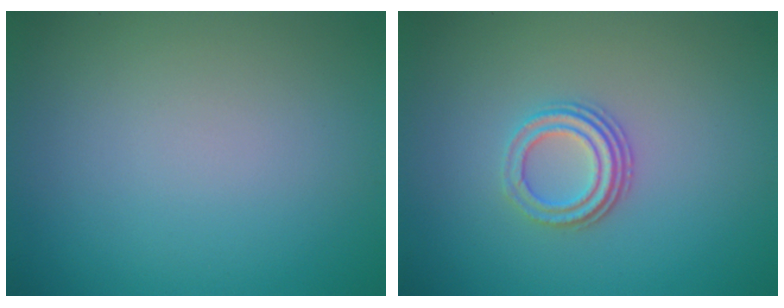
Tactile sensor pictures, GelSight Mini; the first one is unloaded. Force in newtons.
{"total": 2.9, "press": 2.2, "slide": 2.0}